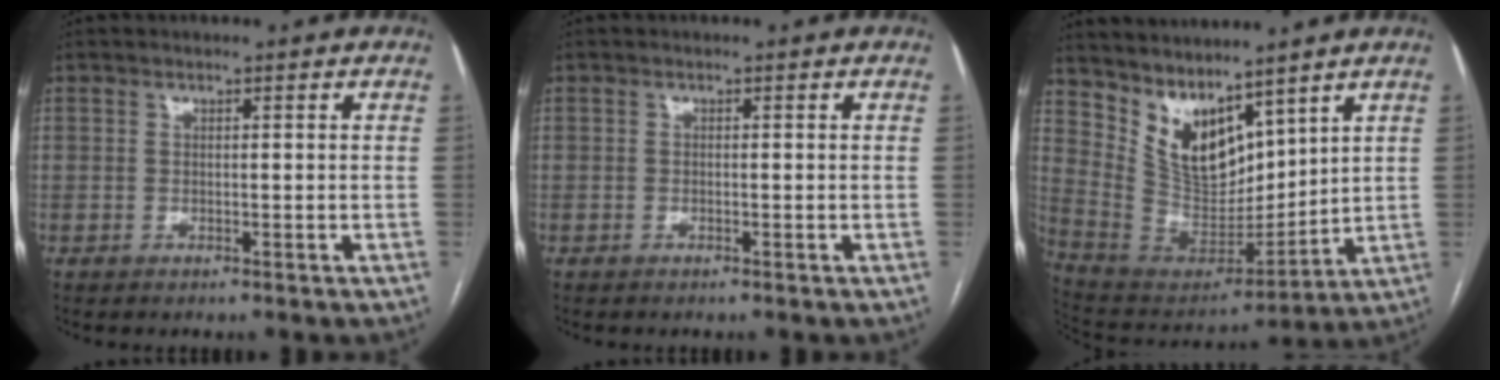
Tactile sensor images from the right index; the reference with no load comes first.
{"total": 0.0}
{"total": 12.2, "force": [8.9, 5.4, 6.3], "torque": [-0.131, 0.006, 0.197]}